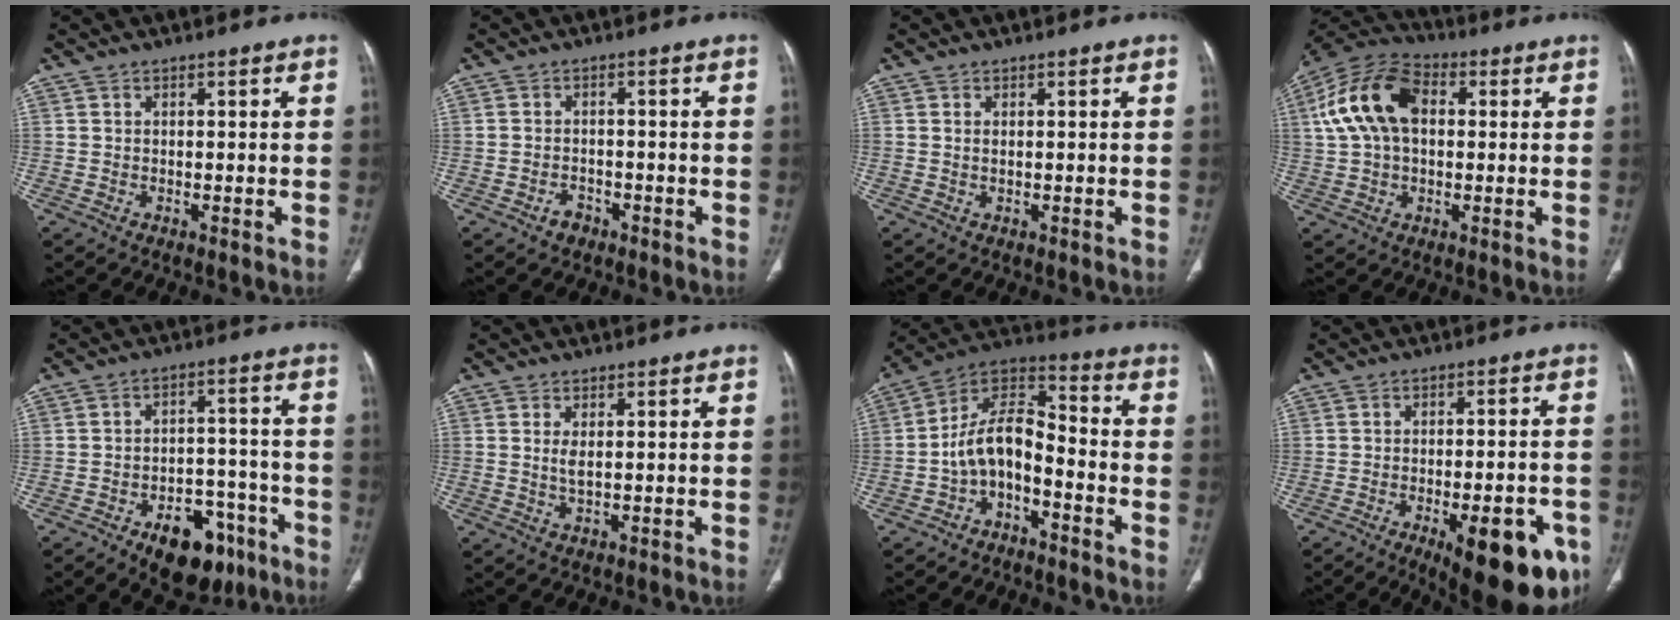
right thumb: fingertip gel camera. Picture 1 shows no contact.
{"total": 2.5, "force": [-1.5, 1.8, 0.9], "torque": [-0.012, 0.014, -0.020]}
{"total": 0.7, "force": [0.2, 0.3, 0.6], "torque": [-0.015, 0.001, 0.006]}
{"total": 15.1, "force": [2.7, 9.7, 11.2], "torque": [-0.214, 0.029, 0.040]}
{"total": 13.5, "force": [-7.9, 7.7, 7.9], "torque": [-0.070, 0.056, -0.108]}
{"total": 2.2, "force": [0.4, 0.8, 2.0], "torque": [-0.043, -0.007, 0.014]}
{"total": 11.1, "force": [-4.2, 6.3, 8.2], "torque": [-0.138, 0.085, -0.085]}
{"total": 15.6, "force": [-7.2, 5.8, 12.6], "torque": [-0.112, 0.018, -0.083]}